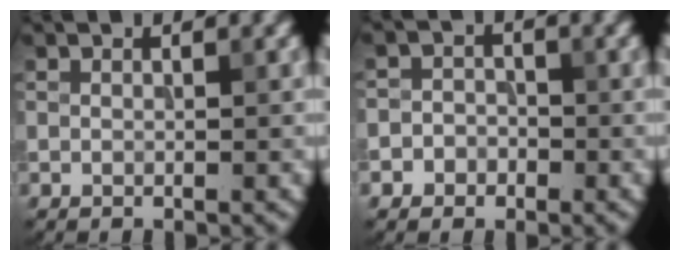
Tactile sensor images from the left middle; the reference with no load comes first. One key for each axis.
{"total": 2.3, "fx": -1.0, "fy": 2.1, "fz": 0.4, "tx": 0.024, "ty": 0.007, "tz": -0.032}